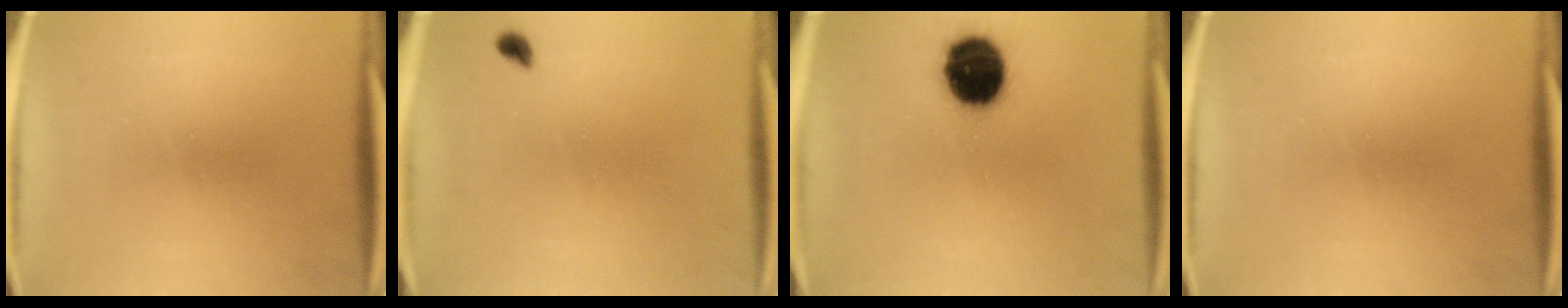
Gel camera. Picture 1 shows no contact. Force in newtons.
{"total": 1.4}
{"total": 15.4}
{"total": 0.0}